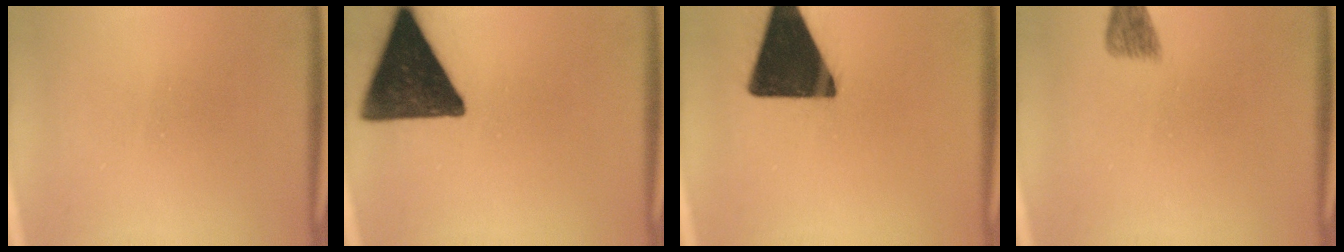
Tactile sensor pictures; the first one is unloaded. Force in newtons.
{"total": 16.3}
{"total": 19.5}
{"total": 2.1}